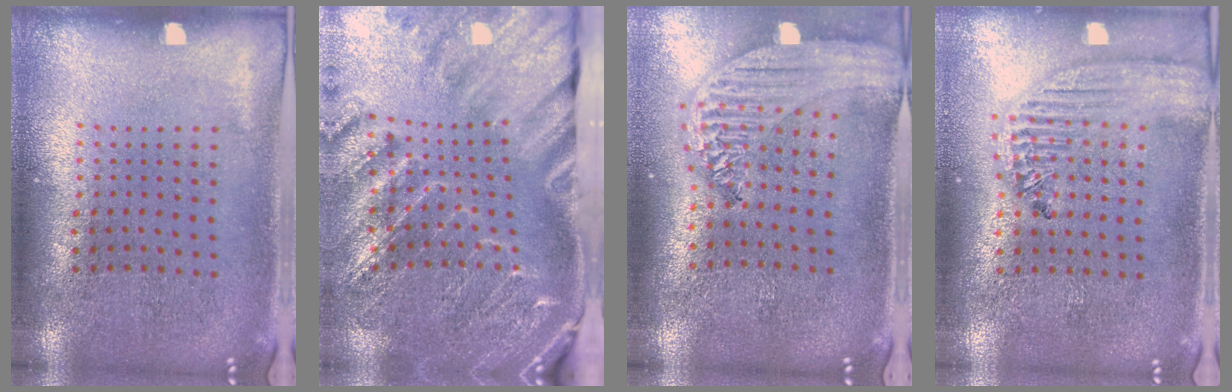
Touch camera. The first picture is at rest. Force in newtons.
{"total": 3.1, "press": 3.0, "slide": 0.7}
{"total": 2.4, "press": 2.1, "slide": 1.1}
{"total": 2.0, "press": 1.8, "slide": 0.9}